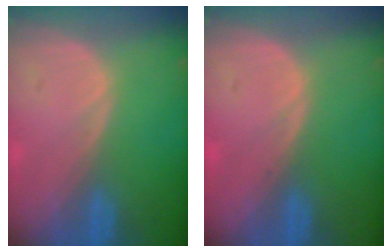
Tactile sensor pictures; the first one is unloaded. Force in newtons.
{"total": 0.5, "press": 0.1, "slide": 0.5}